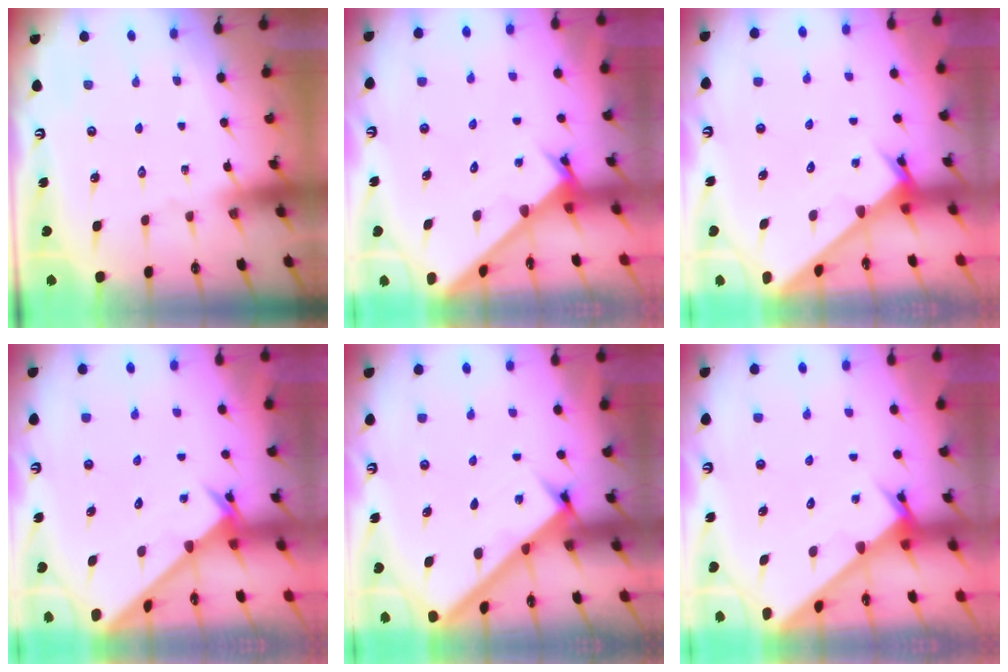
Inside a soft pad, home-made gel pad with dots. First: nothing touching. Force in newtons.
{"total": 2.2, "press": 2.2, "slide": 0.1}
{"total": 2.8, "press": 2.8, "slide": 0.1}
{"total": 2.6, "press": 2.6, "slide": 0.2}
{"total": 2.6, "press": 2.6, "slide": 0.3}
{"total": 2.8, "press": 2.8, "slide": 0.1}